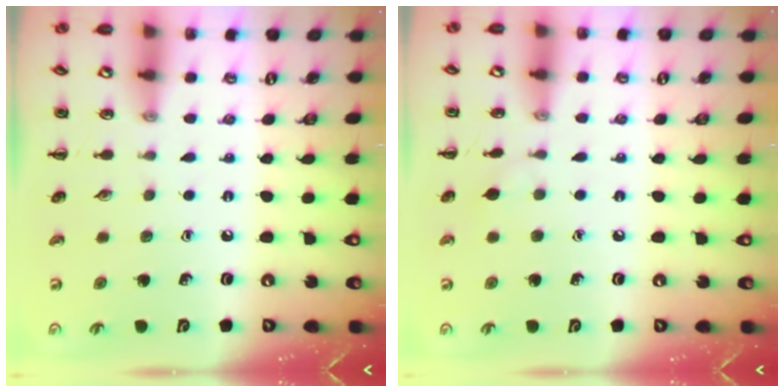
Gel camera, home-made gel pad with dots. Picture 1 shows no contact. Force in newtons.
{"total": 4.5, "press": 4.2, "slide": 1.6}